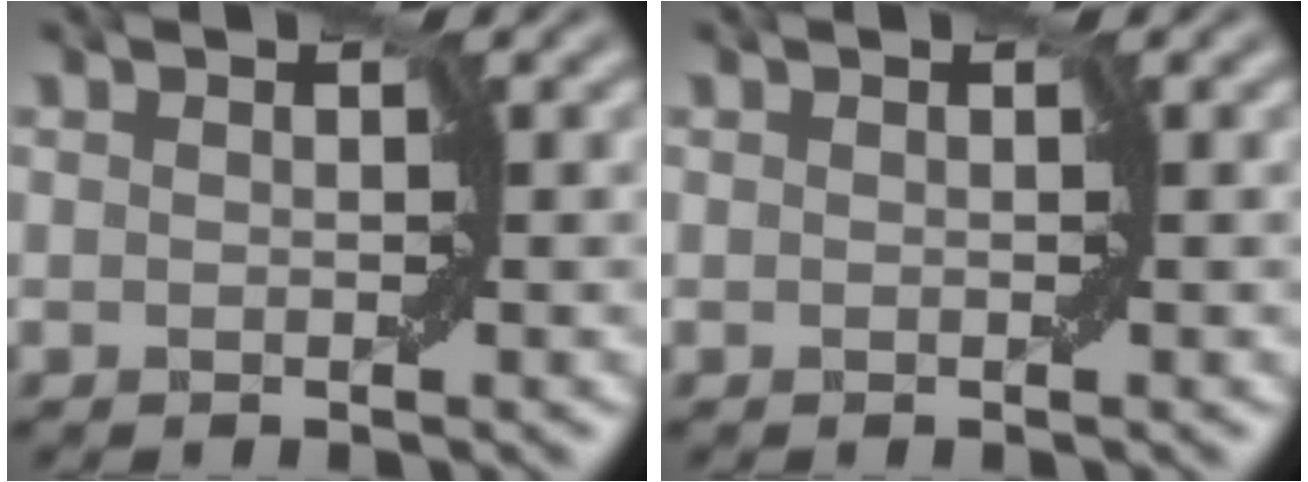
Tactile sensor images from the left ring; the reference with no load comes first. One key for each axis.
{"total": 0.0}